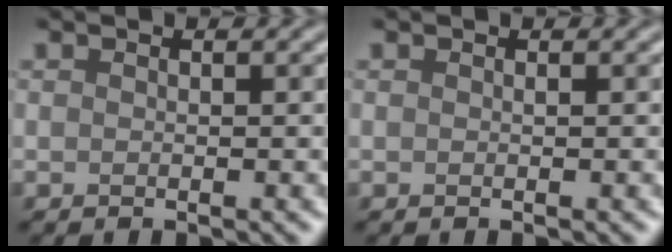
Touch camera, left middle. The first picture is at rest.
{"total": 0.0}